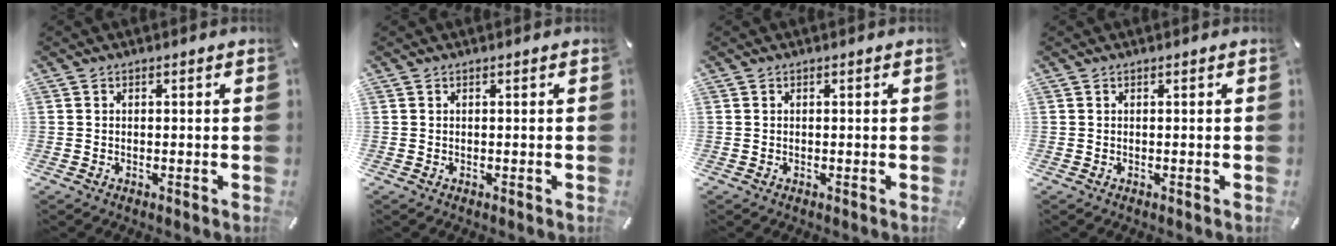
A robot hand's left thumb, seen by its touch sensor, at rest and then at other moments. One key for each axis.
{"total": 0.0}
{"total": 0.0}
{"total": 0.0}